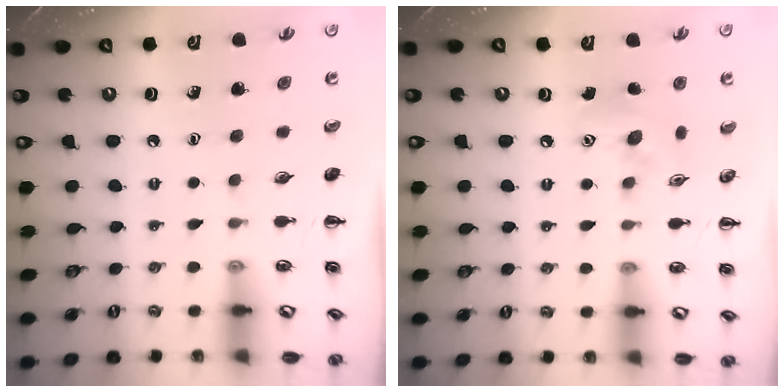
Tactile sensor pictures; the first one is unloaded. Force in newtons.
{"total": 11.0, "press": 10.9, "slide": 1.5}